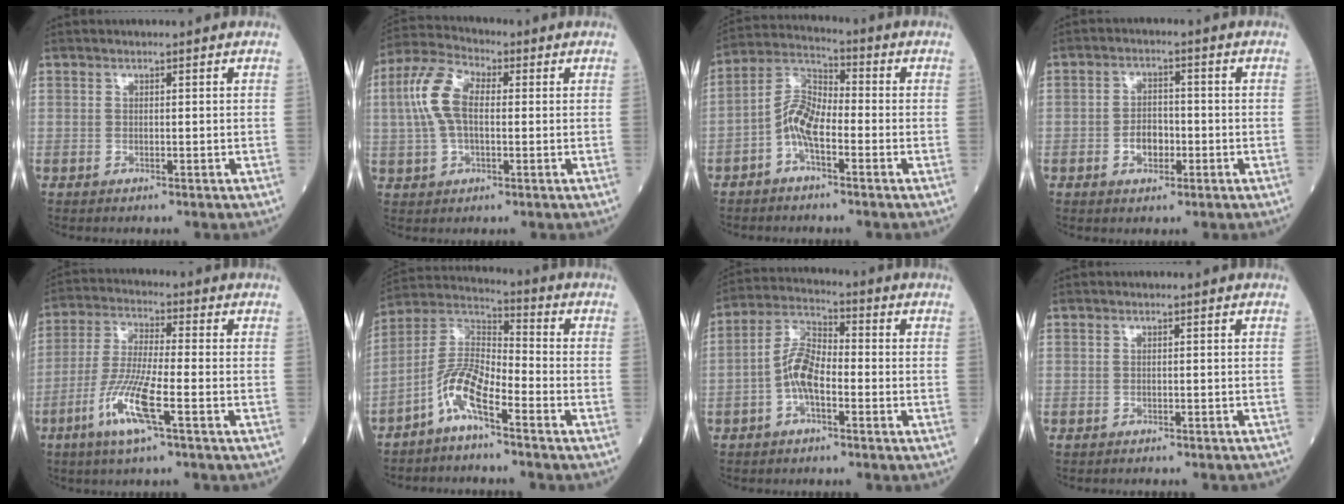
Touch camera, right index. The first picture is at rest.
{"total": 8.8, "force": [1.0, 4.3, 7.7], "torque": [-0.185, 0.028, 0.016]}
{"total": 6.8, "force": [-2.6, 2.6, 5.7], "torque": [-0.123, 0.021, -0.054]}
{"total": 4.0, "force": [-1.3, 2.5, 2.8], "torque": [-0.044, 0.007, -0.020]}
{"total": 9.7, "force": [-4.3, 0.3, 8.7], "torque": [-0.182, -0.013, -0.088]}
{"total": 8.4, "force": [-5.1, 1.7, 6.4], "torque": [-0.144, 0.010, -0.107]}
{"total": 6.8, "force": [-2.1, 2.7, 5.9], "torque": [-0.124, 0.015, -0.044]}
{"total": 5.5, "force": [-4.9, 1.4, 2.0], "torque": [-0.021, -0.006, -0.058]}